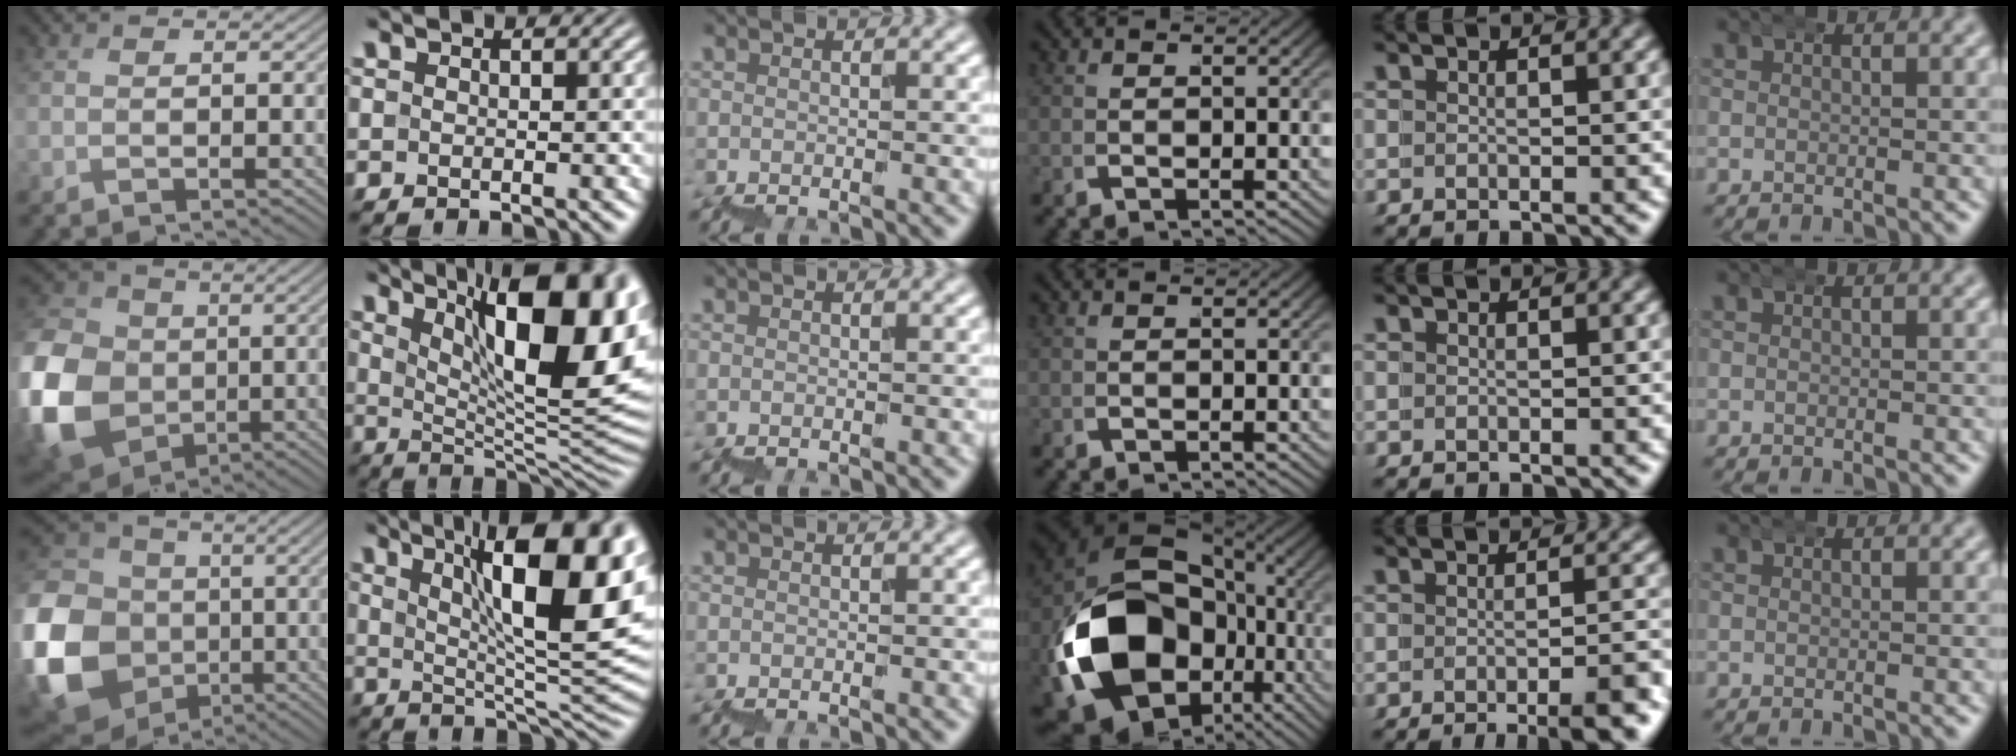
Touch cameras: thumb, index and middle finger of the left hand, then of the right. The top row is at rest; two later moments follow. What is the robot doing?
{"motion": "wrap", "object": "bandana"}